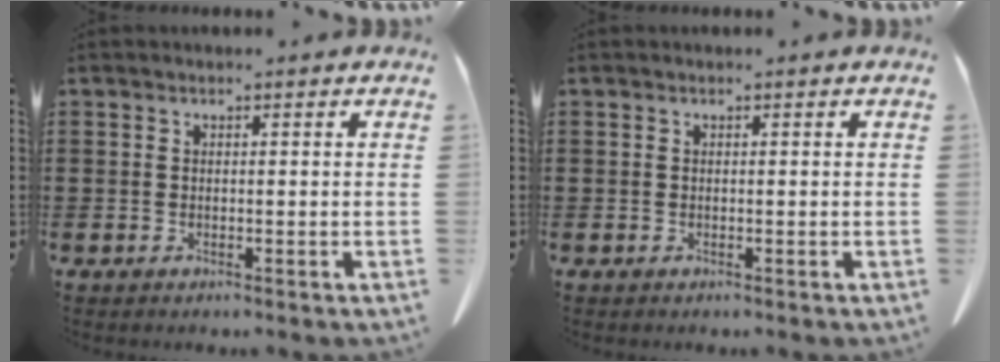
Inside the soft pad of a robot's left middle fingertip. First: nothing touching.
{"total": 0.0}